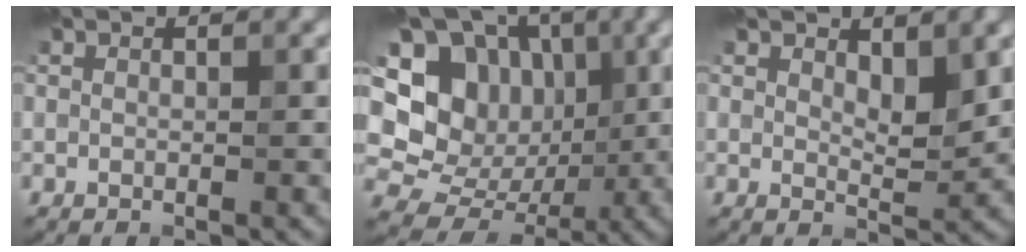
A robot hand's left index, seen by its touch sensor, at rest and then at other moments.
{"total": 15.3, "force": [3.9, 13.0, 7.1], "torque": [-0.172, 0.050, 0.065]}
{"total": 2.8, "force": [1.1, 1.2, 2.2], "torque": [-0.037, -0.002, 0.022]}